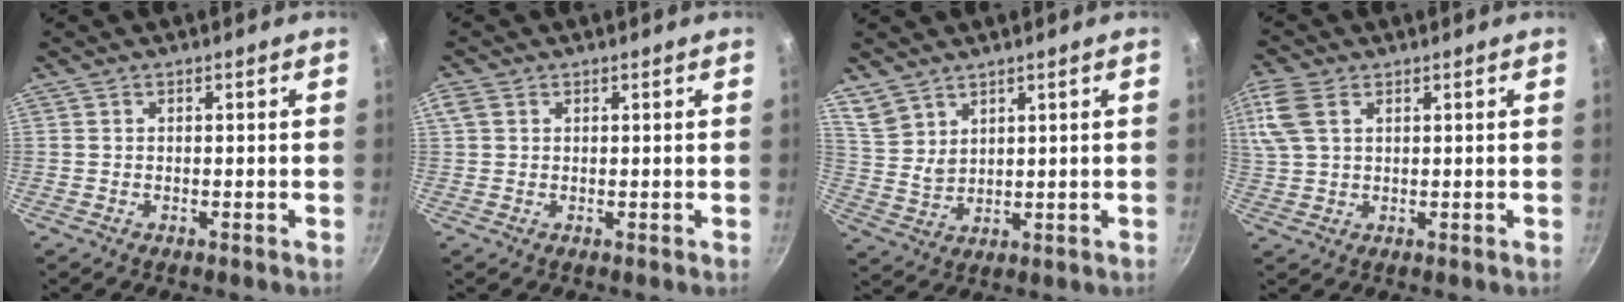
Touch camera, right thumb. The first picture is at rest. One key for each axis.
{"total": 2.1, "fx": 0.8, "fy": 1.6, "fz": 1.1, "tx": -0.019, "ty": 0.000, "tz": 0.015}
{"total": 5.6, "fx": 4.4, "fy": 2.9, "fz": 1.9, "tx": -0.025, "ty": -0.019, "tz": 0.100}
{"total": 8.7, "fx": 3.5, "fy": 5.3, "fz": 5.9, "tx": -0.140, "ty": 0.017, "tz": 0.071}